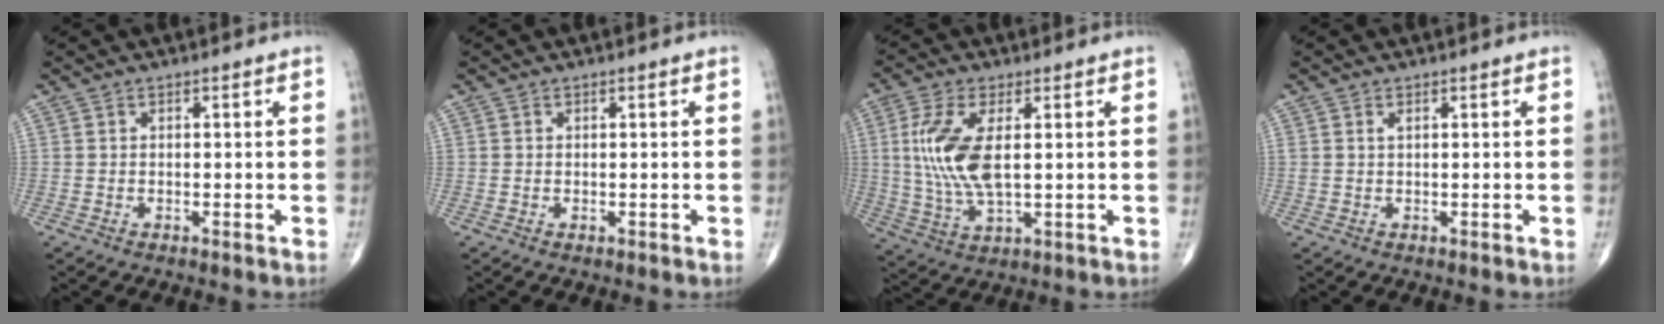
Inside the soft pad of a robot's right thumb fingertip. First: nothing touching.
{"total": 0.0}
{"total": 11.4, "force": [1.7, 4.6, 10.2], "torque": [-0.231, -0.009, 0.040]}
{"total": 0.7, "force": [0.3, 0.2, 0.5], "torque": [-0.013, 0.007, 0.009]}